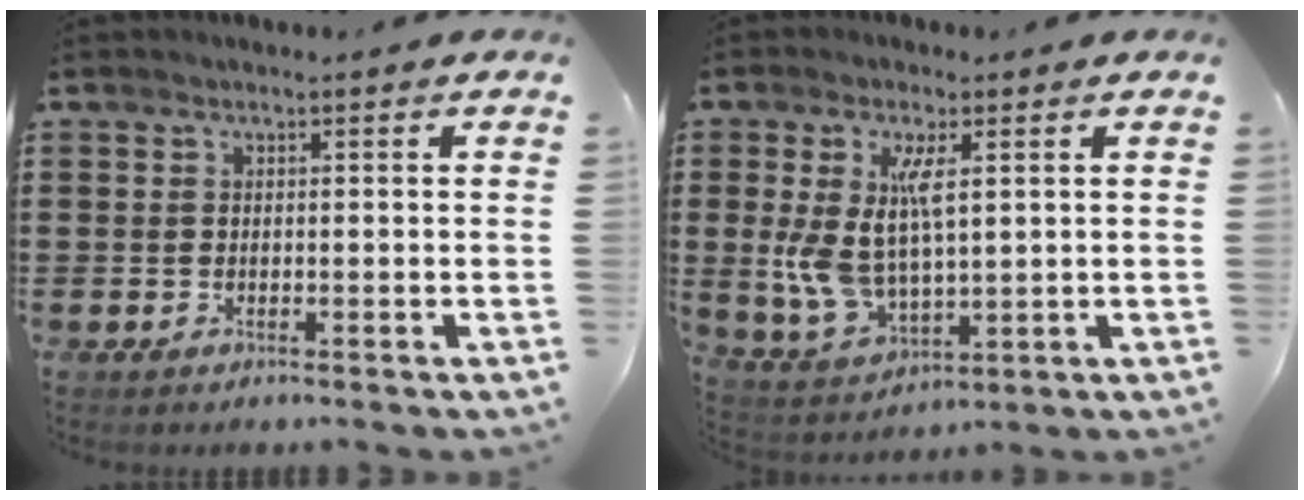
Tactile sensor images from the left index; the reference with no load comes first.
{"total": 9.3, "force": [1.9, 4.4, 7.9], "torque": [-0.181, -0.001, 0.031]}